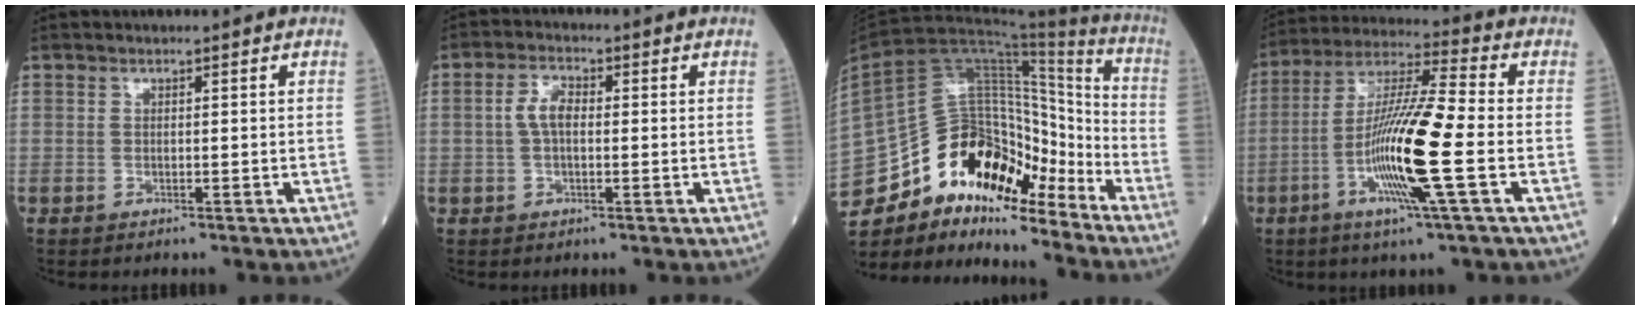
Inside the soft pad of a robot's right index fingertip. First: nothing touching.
{"total": 3.8, "force": [0.1, 1.8, 3.3], "torque": [-0.072, 0.012, 0.001]}
{"total": 21.5, "force": [-15.7, 8.7, 11.8], "torque": [-0.235, 0.045, -0.273]}
{"total": 14.7, "force": [-3.7, -0.3, 14.2], "torque": [-0.278, -0.007, -0.080]}